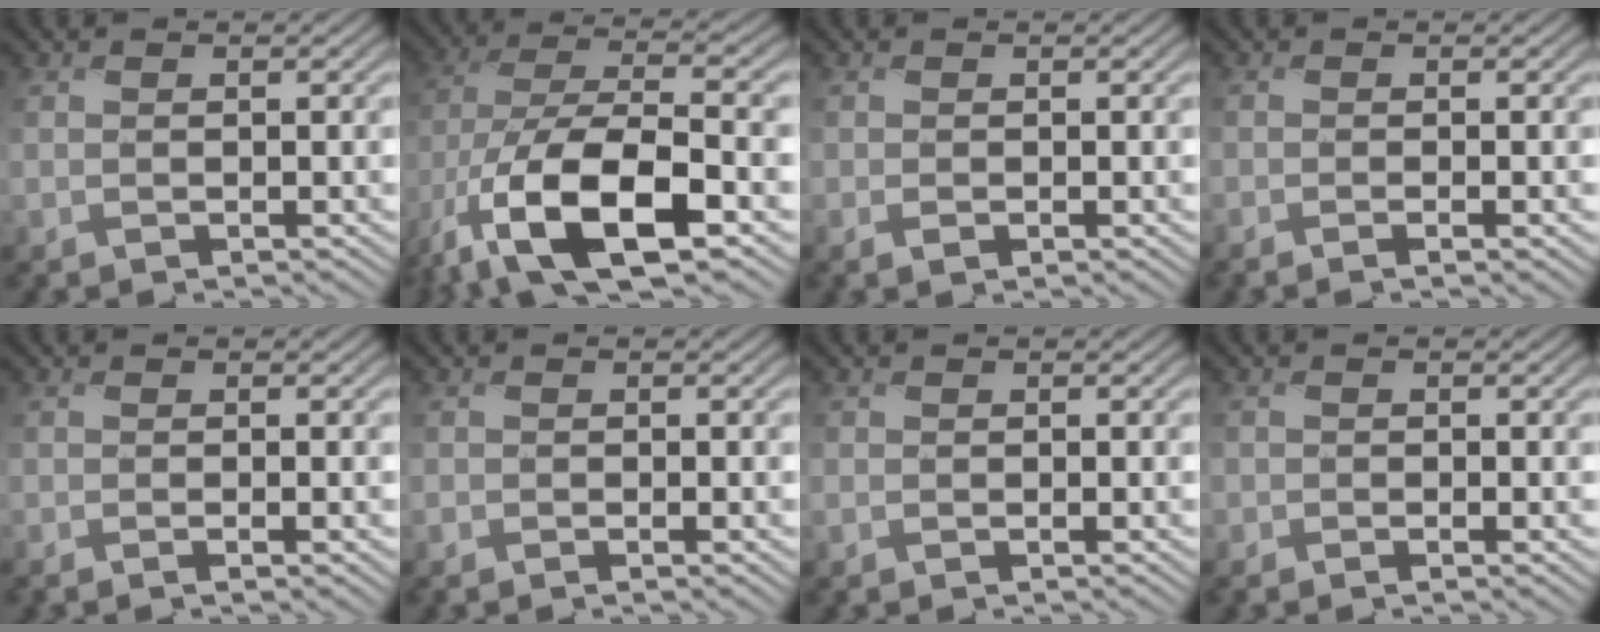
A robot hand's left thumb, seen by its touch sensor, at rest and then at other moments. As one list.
[{"total": 15.5, "force": [-7.8, 5.6, 12.2], "torque": [-0.256, -0.018, -0.152]}, {"total": 0.7, "force": [-0.4, 0.3, 0.5], "torque": [-0.009, -0.001, -0.011]}, {"total": 1.1, "force": [-0.7, -0.4, 0.8], "torque": [-0.012, 0.002, -0.015]}, {"total": 0.9, "force": [-0.5, -0.4, 0.6], "torque": [-0.009, 0.000, -0.011]}, {"total": 0.8, "force": [-0.7, 0.2, 0.3], "torque": [-0.006, 0.000, -0.015]}, {"total": 0.7, "force": [-0.4, 0.6, 0.2], "torque": [-0.005, -0.003, -0.013]}, {"total": 0.7, "force": [-0.6, 0.3, 0.2], "torque": [0.001, -0.001, -0.015]}]